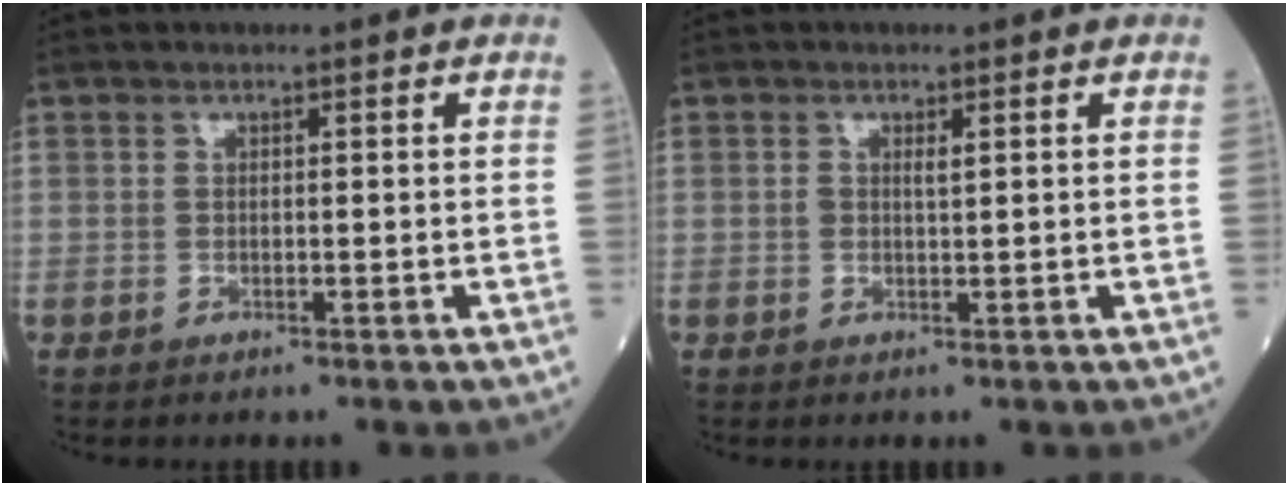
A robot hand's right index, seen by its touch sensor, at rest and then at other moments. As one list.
[{"total": 1.4, "force": [0.5, 0.4, 1.3], "torque": [-0.027, 0.001, 0.009]}]